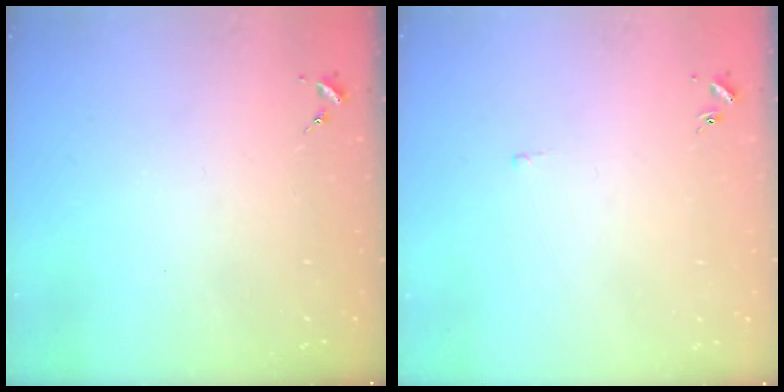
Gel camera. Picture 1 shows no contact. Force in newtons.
{"total": 2.0, "press": 1.9, "slide": 0.4}